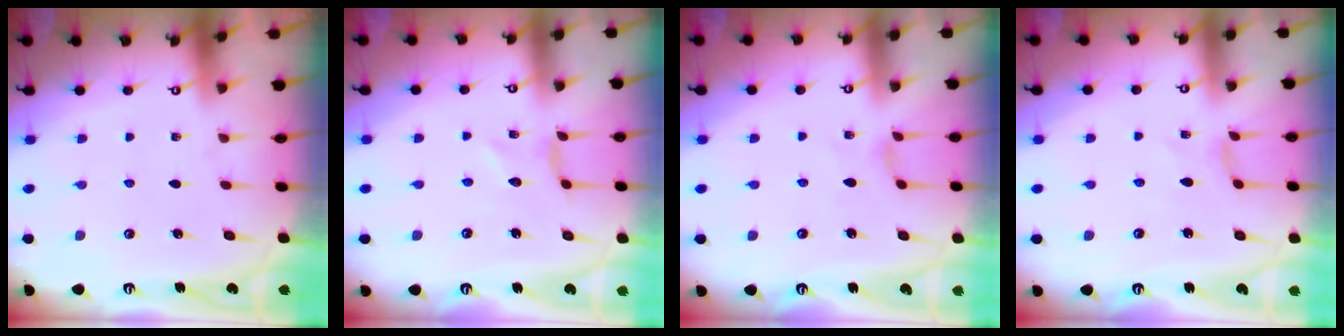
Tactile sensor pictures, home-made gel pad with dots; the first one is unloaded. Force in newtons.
{"total": 0.0}
{"total": 0.9, "press": 0.9, "slide": 0.2}
{"total": 1.1, "press": 1.1, "slide": 0.2}